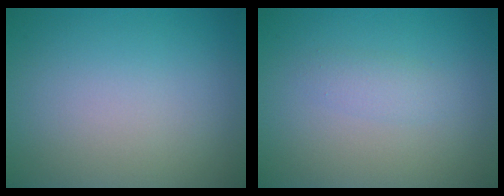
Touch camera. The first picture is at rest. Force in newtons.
{"total": 1.3, "press": 1.3, "slide": 0.1}